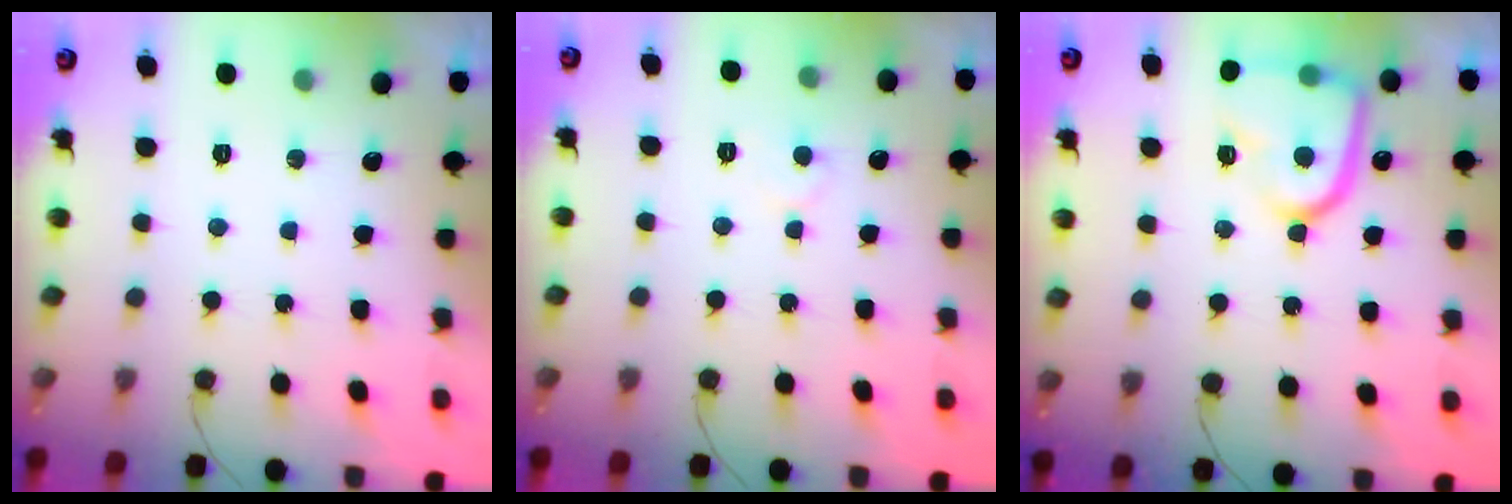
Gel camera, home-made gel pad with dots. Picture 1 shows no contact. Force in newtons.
{"total": 5.6, "press": 5.6, "slide": 0.4}
{"total": 14.9, "press": 14.8, "slide": 1.4}